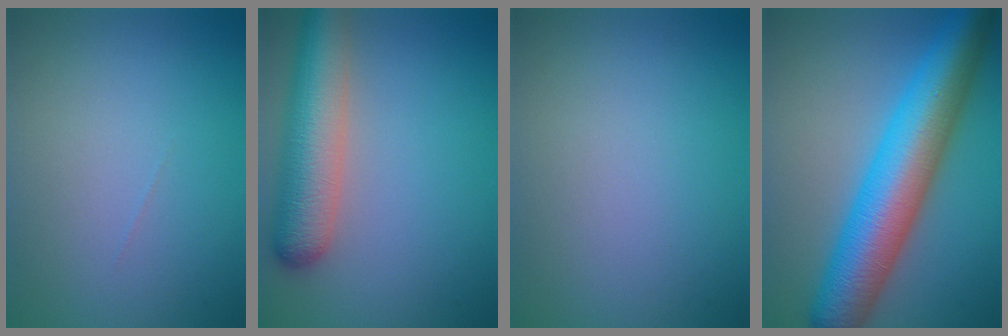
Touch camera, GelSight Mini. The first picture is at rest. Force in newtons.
{"total": 7.5, "press": 7.5, "slide": 0.6}
{"total": 0.0}
{"total": 11.1, "press": 11.1, "slide": 0.2}